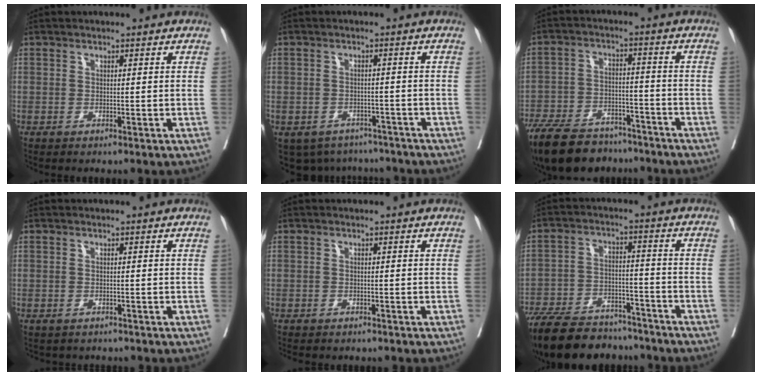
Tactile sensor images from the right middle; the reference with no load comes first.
{"total": 8.0, "force": [-6.7, 4.3, 0.9], "torque": [-0.008, 0.010, -0.084]}
{"total": 16.1, "force": [-13.0, 6.9, 6.4], "torque": [-0.130, -0.002, -0.204]}
{"total": 2.8, "force": [-2.5, 1.2, 0.5], "torque": [-0.007, -0.002, -0.033]}
{"total": 4.1, "force": [-3.7, 1.2, 1.4], "torque": [-0.017, -0.003, -0.045]}
{"total": 18.5, "force": [-15.8, 6.4, 7.0], "torque": [-0.153, -0.006, -0.245]}